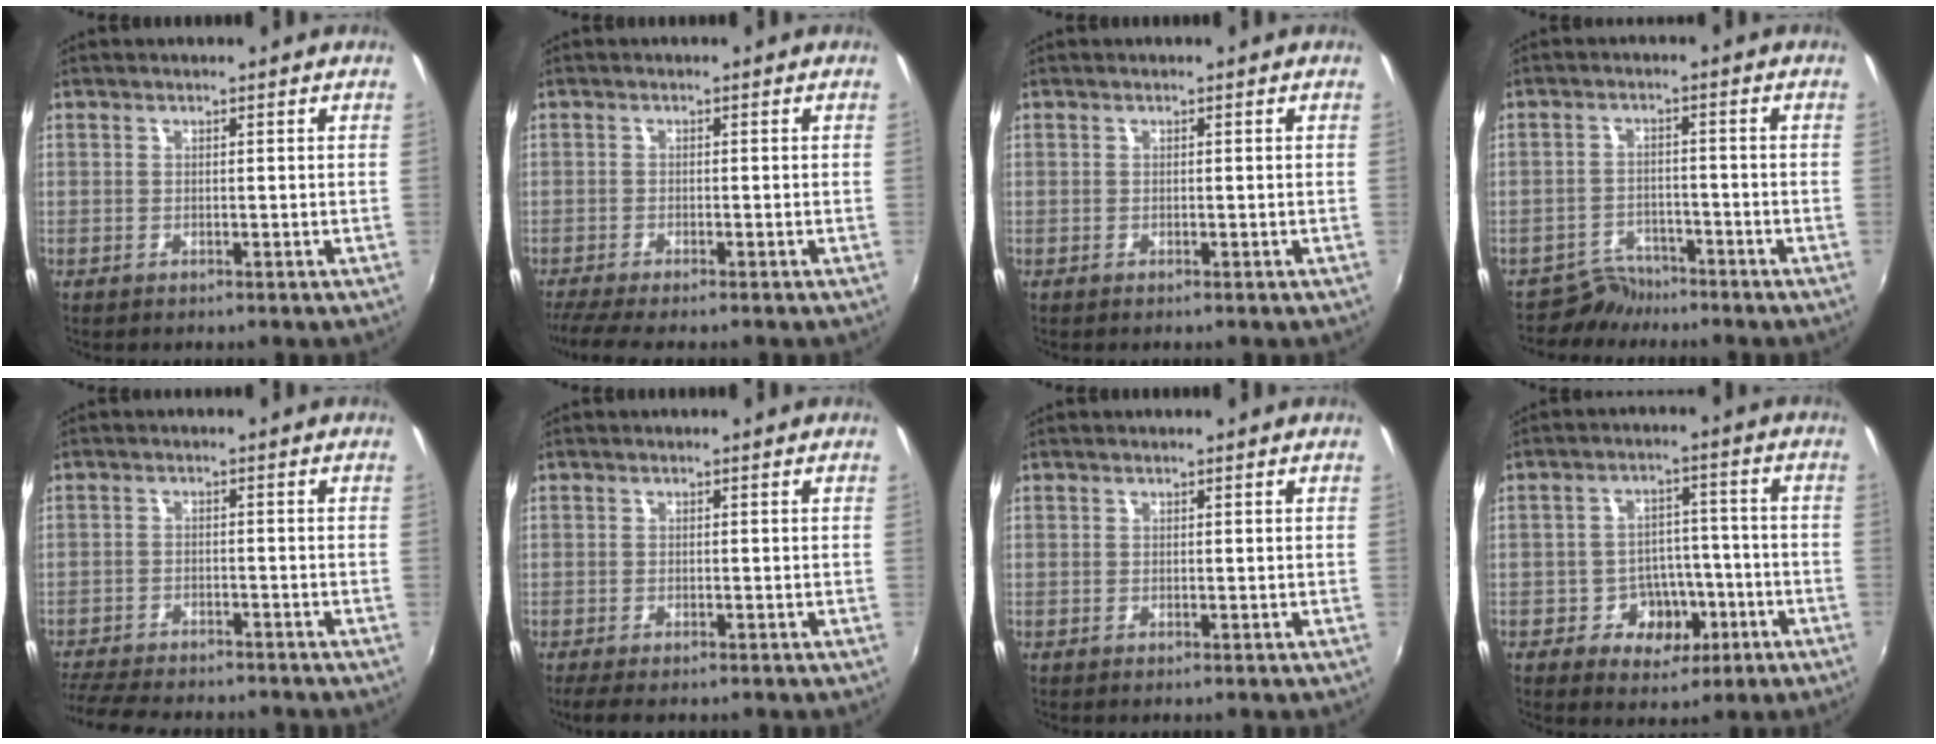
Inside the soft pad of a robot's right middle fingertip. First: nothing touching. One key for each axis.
{"total": 5.3, "fx": -4.5, "fy": 0.3, "fz": 2.8, "tx": -0.073, "ty": -0.024, "tz": -0.081}
{"total": 0.0}
{"total": 4.2, "fx": -3.8, "fy": 1.6, "fz": -0.6, "tx": 0.006, "ty": 0.011, "tz": -0.065}
{"total": 12.4, "fx": -11.0, "fy": 3.2, "fz": 4.8, "tx": -0.121, "ty": -0.020, "tz": -0.177}
{"total": 3.5, "fx": -2.7, "fy": 0.9, "fz": 2.0, "tx": -0.045, "ty": -0.017, "tz": -0.046}
{"total": 0.0}
{"total": 8.6, "fx": -3.7, "fy": 6.8, "fz": 3.8, "tx": -0.070, "ty": 0.021, "tz": -0.039}